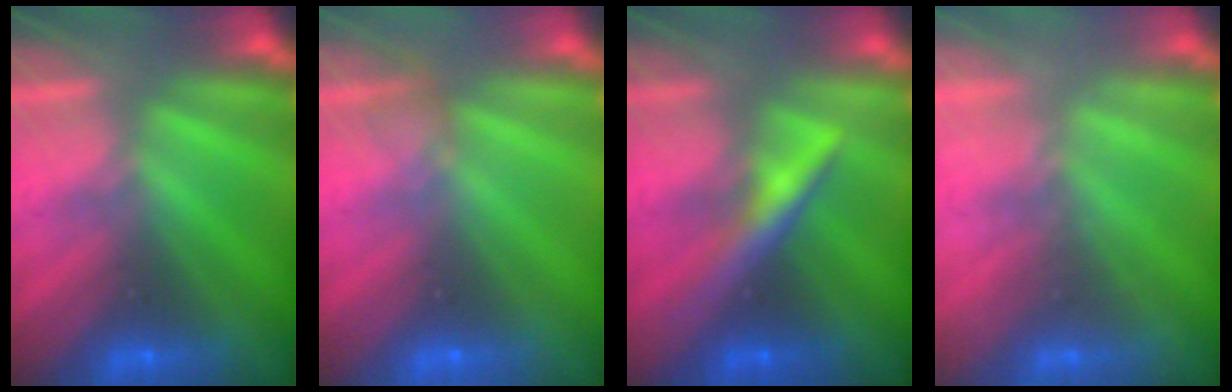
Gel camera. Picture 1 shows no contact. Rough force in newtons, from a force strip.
{"total": 2.1}
{"total": 3.0}
{"total": 2.2}